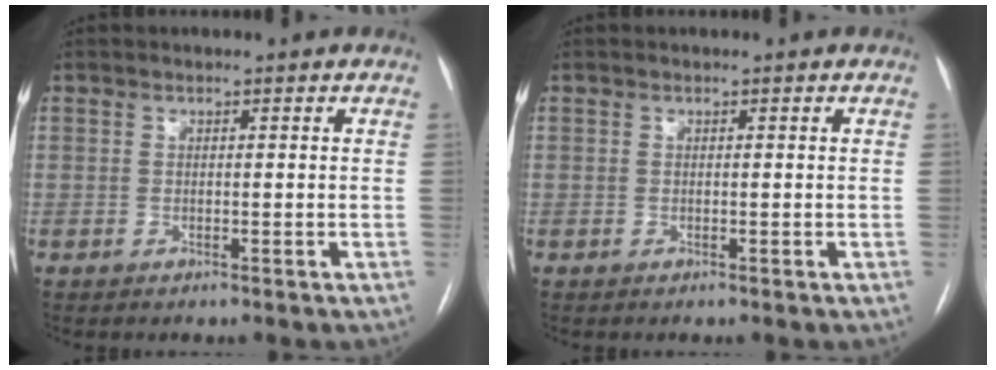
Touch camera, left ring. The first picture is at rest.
{"total": 0.0}